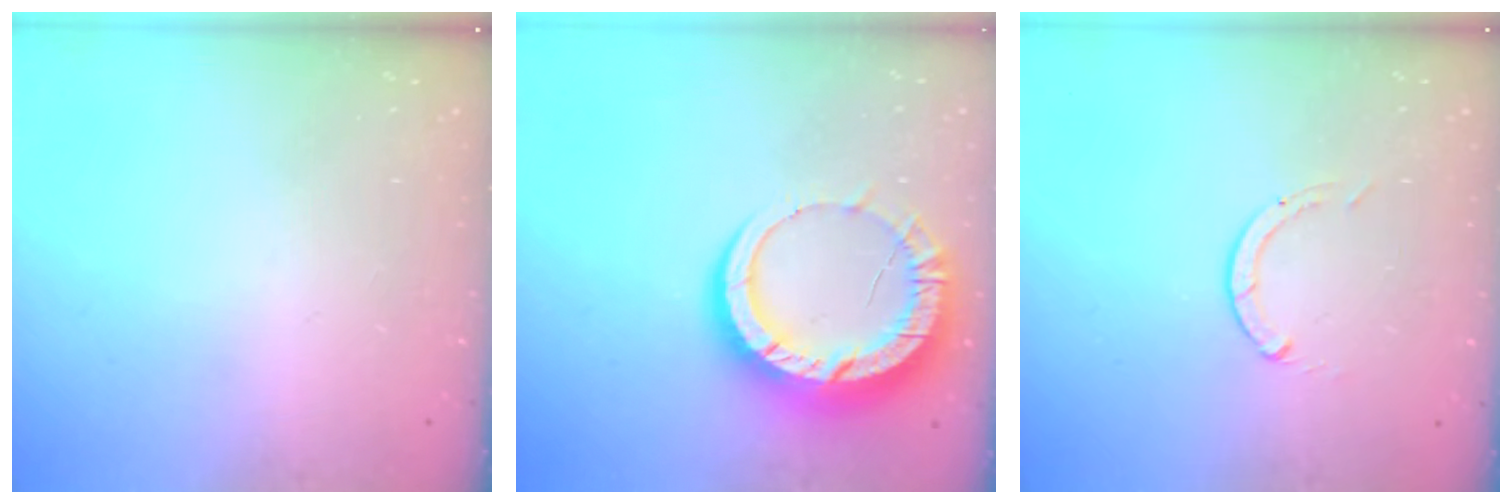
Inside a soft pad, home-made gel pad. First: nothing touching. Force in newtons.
{"total": 13.7, "press": 13.6, "slide": 1.4}
{"total": 0.0}